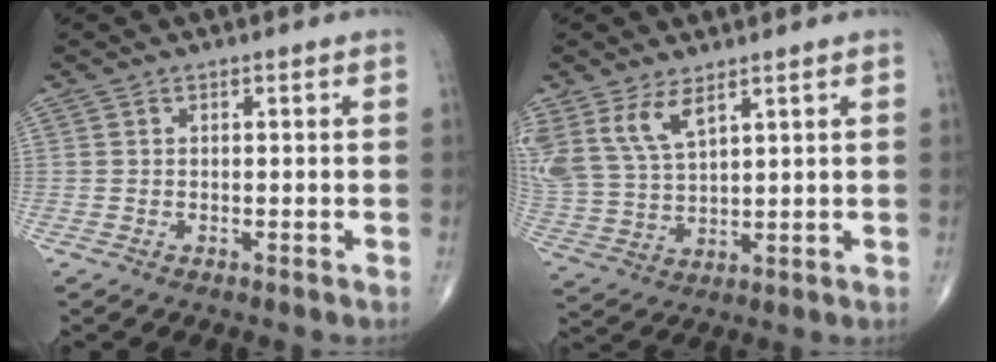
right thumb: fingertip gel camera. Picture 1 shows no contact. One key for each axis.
{"total": 9.8, "fx": 5.8, "fy": 4.5, "fz": 6.5, "tx": -0.132, "ty": -0.019, "tz": 0.131}